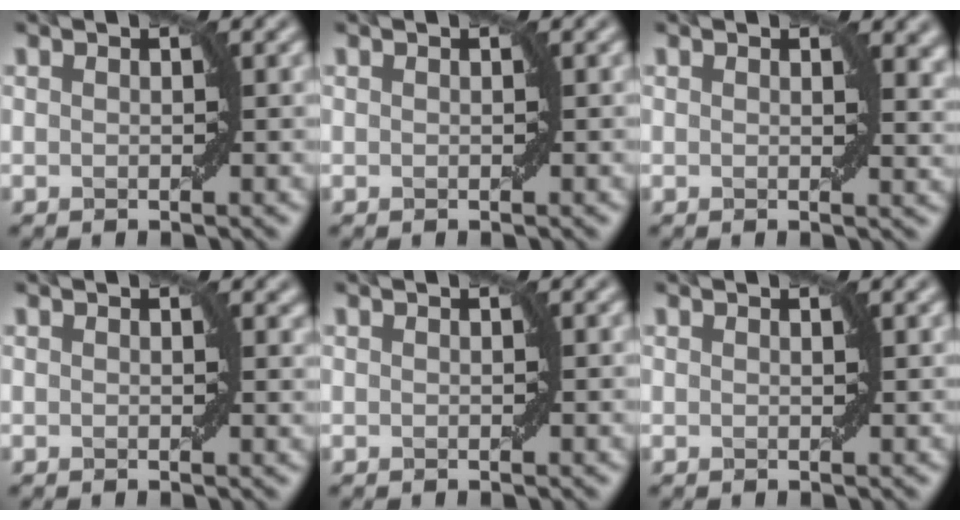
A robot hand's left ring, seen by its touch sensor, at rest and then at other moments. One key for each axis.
{"total": 0.0}
{"total": 2.3, "fx": 1.1, "fy": 1.1, "fz": 1.7, "tx": -0.017, "ty": -0.004, "tz": 0.018}
{"total": 0.8, "fx": 0.5, "fy": 0.4, "fz": 0.6, "tx": -0.001, "ty": -0.004, "tz": 0.008}
{"total": 0.0}
{"total": 0.0}